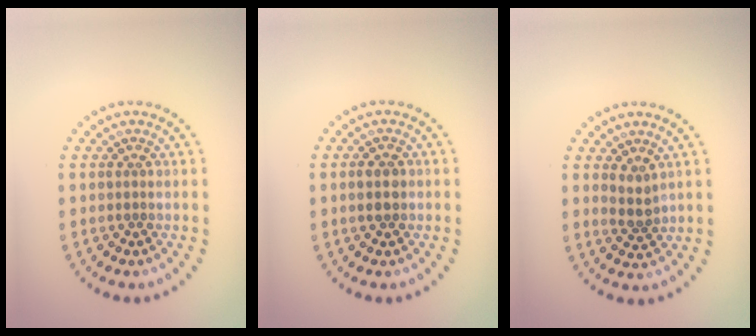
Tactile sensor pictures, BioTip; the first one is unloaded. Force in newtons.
{"total": 1.7, "press": 1.7, "slide": 0.1}
{"total": 1.8, "press": 1.4, "slide": 1.0}